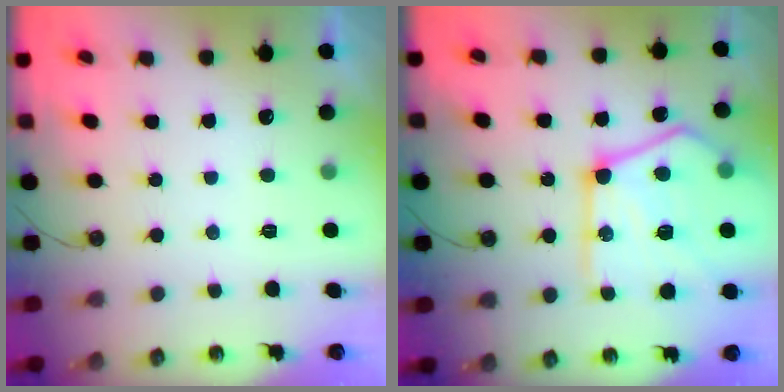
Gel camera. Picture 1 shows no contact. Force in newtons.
{"total": 26.6, "press": 26.4, "slide": 3.2}